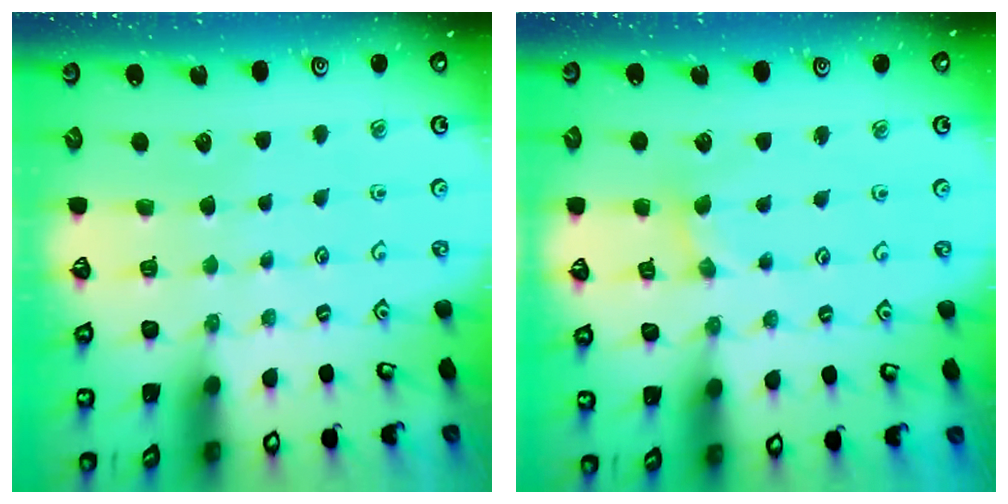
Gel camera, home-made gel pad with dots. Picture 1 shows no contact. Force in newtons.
{"total": 1.0, "press": 1.0, "slide": 0.2}